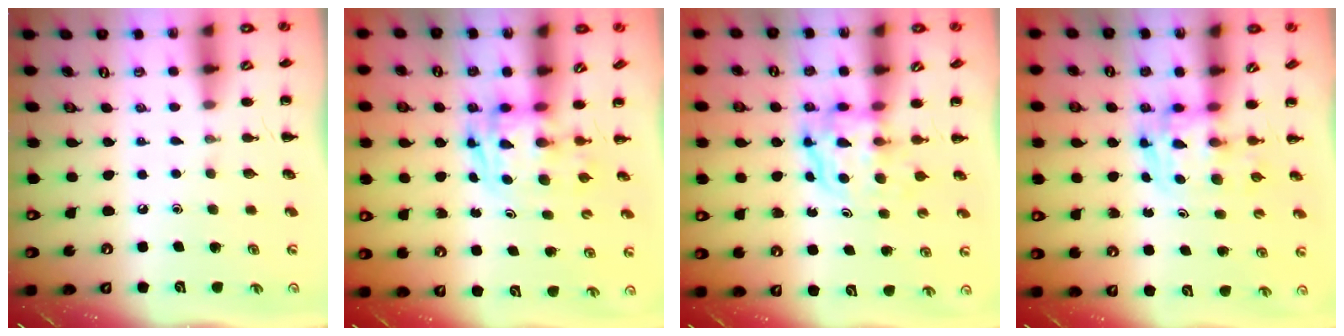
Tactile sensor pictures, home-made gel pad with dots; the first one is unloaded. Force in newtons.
{"total": 2.7, "press": 2.6, "slide": 0.5}
{"total": 4.0, "press": 4.0, "slide": 0.3}
{"total": 3.7, "press": 3.7, "slide": 0.6}